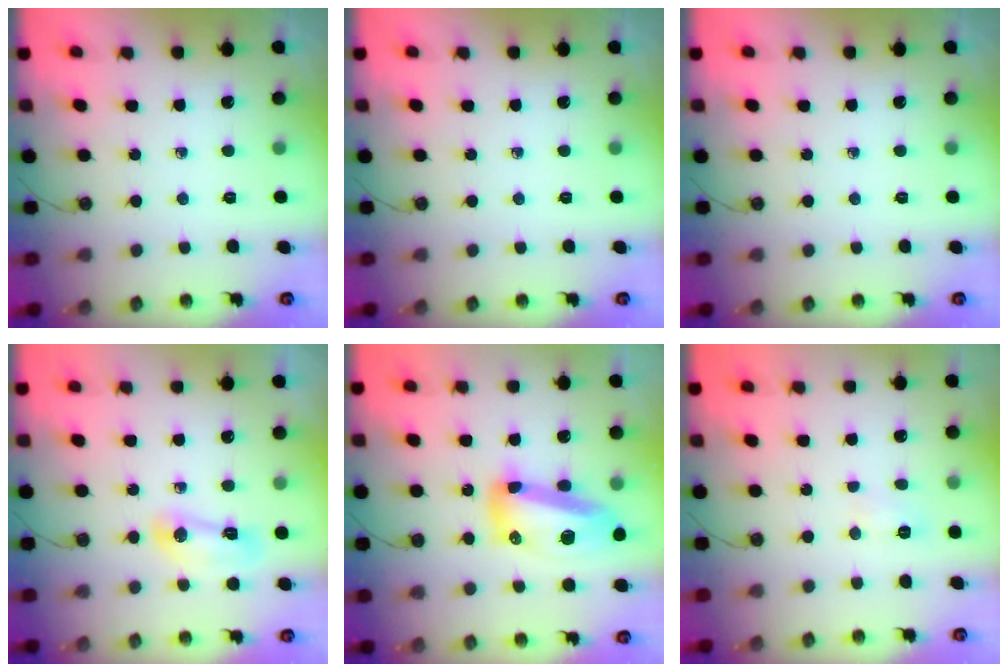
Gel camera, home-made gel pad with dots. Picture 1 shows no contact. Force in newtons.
{"total": 0.0}
{"total": 0.0}
{"total": 7.2, "press": 7.1, "slide": 0.9}
{"total": 16.1, "press": 16.0, "slide": 1.4}
{"total": 4.5, "press": 4.4, "slide": 0.5}